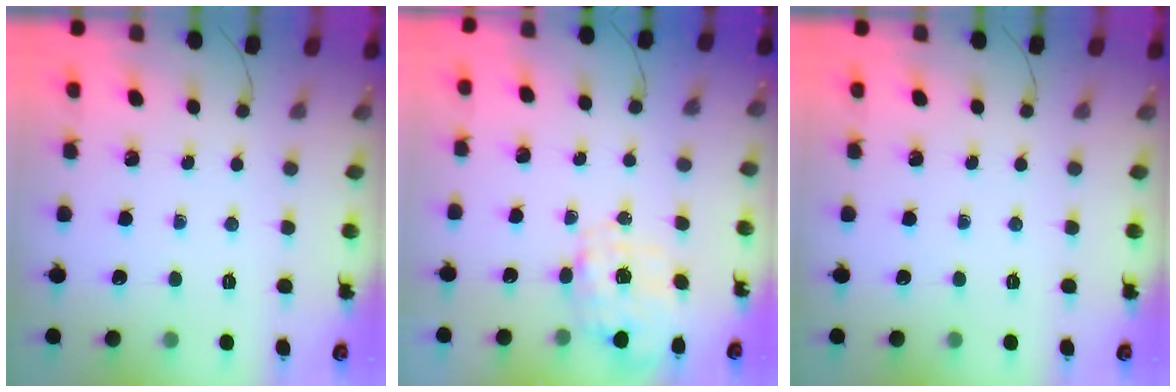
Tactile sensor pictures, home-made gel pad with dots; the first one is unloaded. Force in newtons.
{"total": 2.7, "press": 2.6, "slide": 0.9}
{"total": 0.0}